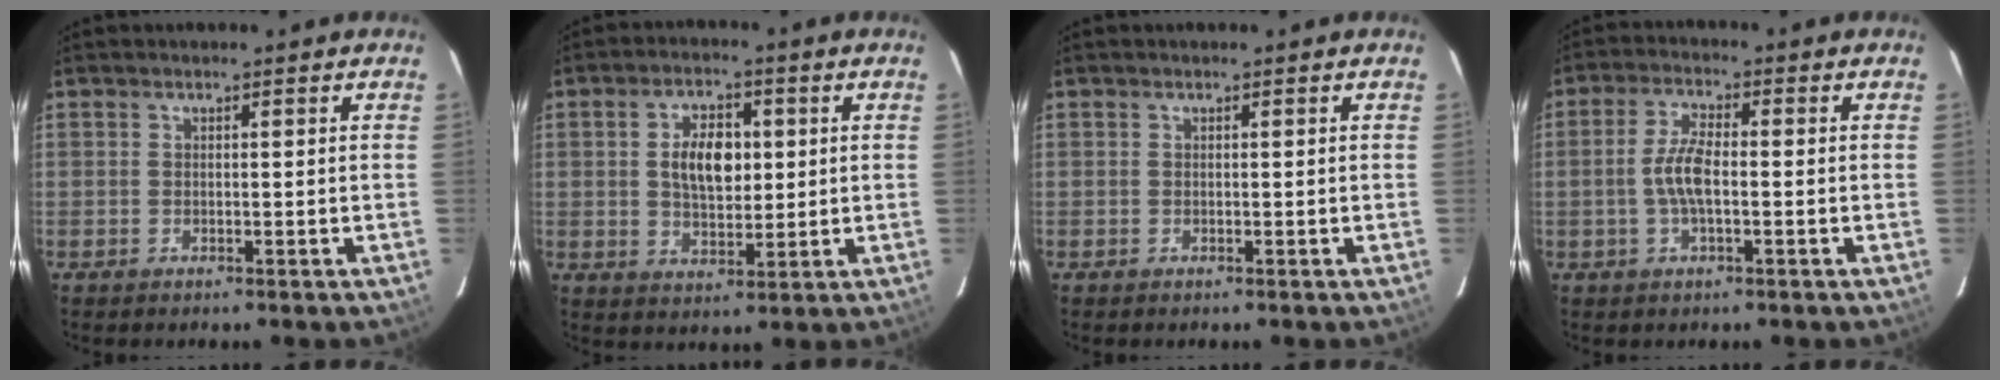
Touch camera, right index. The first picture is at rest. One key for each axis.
{"total": 8.2, "fx": 1.2, "fy": 4.7, "fz": 6.6, "tx": -0.116, "ty": 0.012, "tz": 0.026}
{"total": 0.0}
{"total": 5.8, "fx": -0.9, "fy": 1.9, "fz": 5.4, "tx": -0.112, "ty": 0.006, "tz": -0.018}